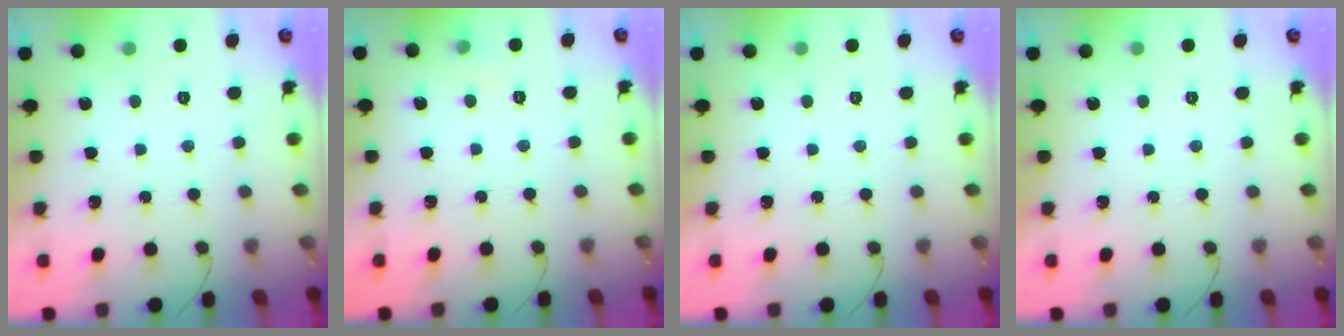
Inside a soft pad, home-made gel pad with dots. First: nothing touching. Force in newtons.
{"total": 3.3, "press": 2.6, "slide": 2.1}
{"total": 0.0}
{"total": 0.0}